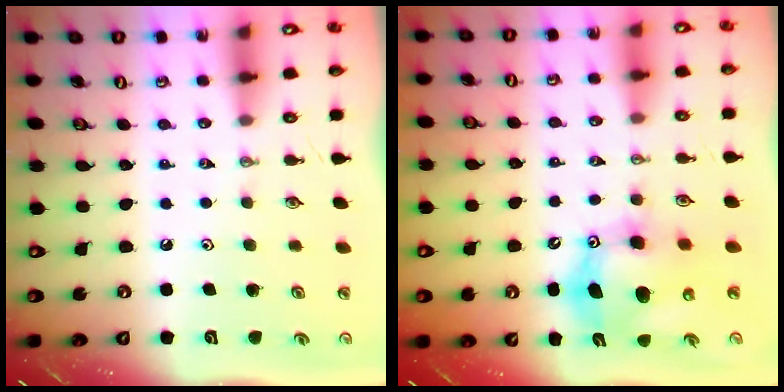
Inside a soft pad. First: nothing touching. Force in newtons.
{"total": 12.0, "press": 11.6, "slide": 2.8}